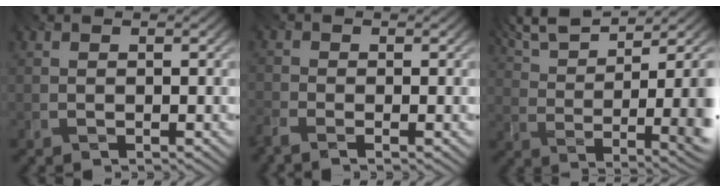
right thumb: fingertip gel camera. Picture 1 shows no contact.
{"total": 2.4, "force": [-2.1, 0.7, 0.9], "torque": [-0.028, -0.003, -0.053]}
{"total": 11.2, "force": [5.2, 3.2, 9.4], "torque": [-0.169, 0.018, 0.097]}